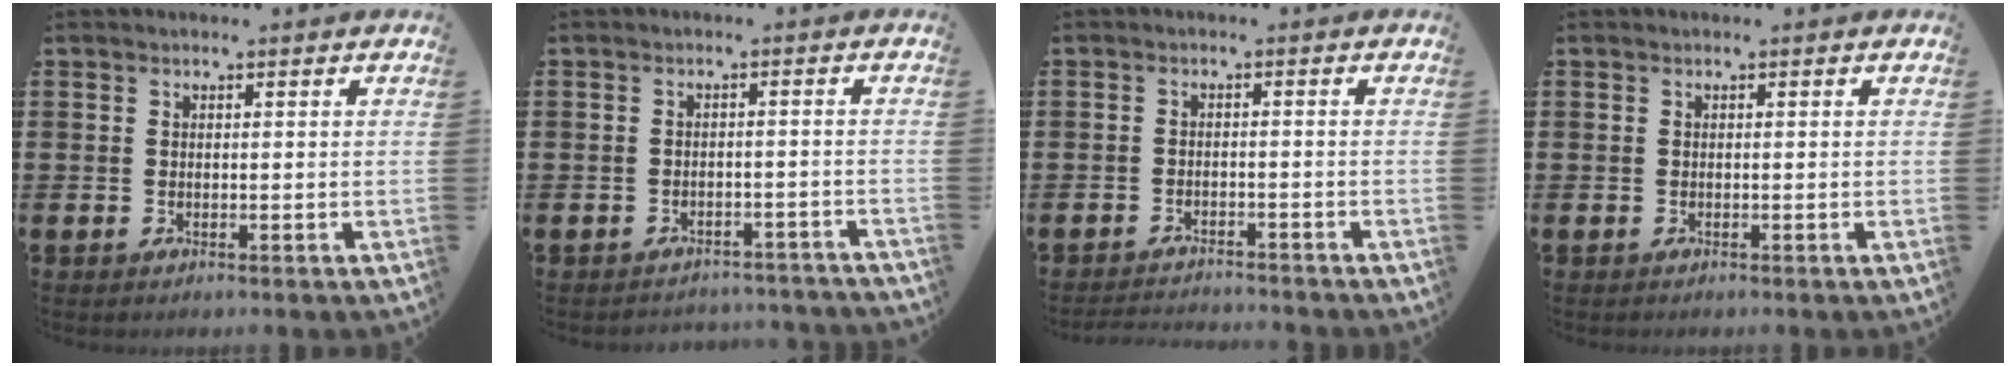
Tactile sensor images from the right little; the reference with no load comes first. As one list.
[{"total": 1.8, "force": [-1.8, 0.1, -0.1], "torque": [-0.004, 0.004, -0.039]}, {"total": 1.8, "force": [-1.8, -0.1, 0.0], "torque": [-0.002, 0.004, -0.039]}, {"total": 0.0}]